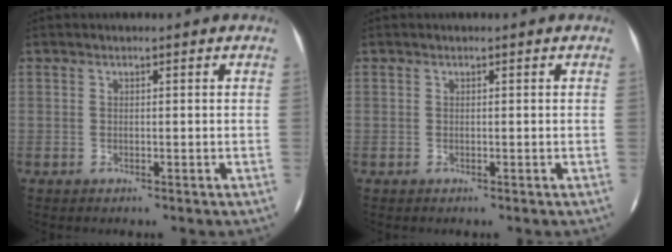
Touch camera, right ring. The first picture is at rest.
{"total": 0.0}